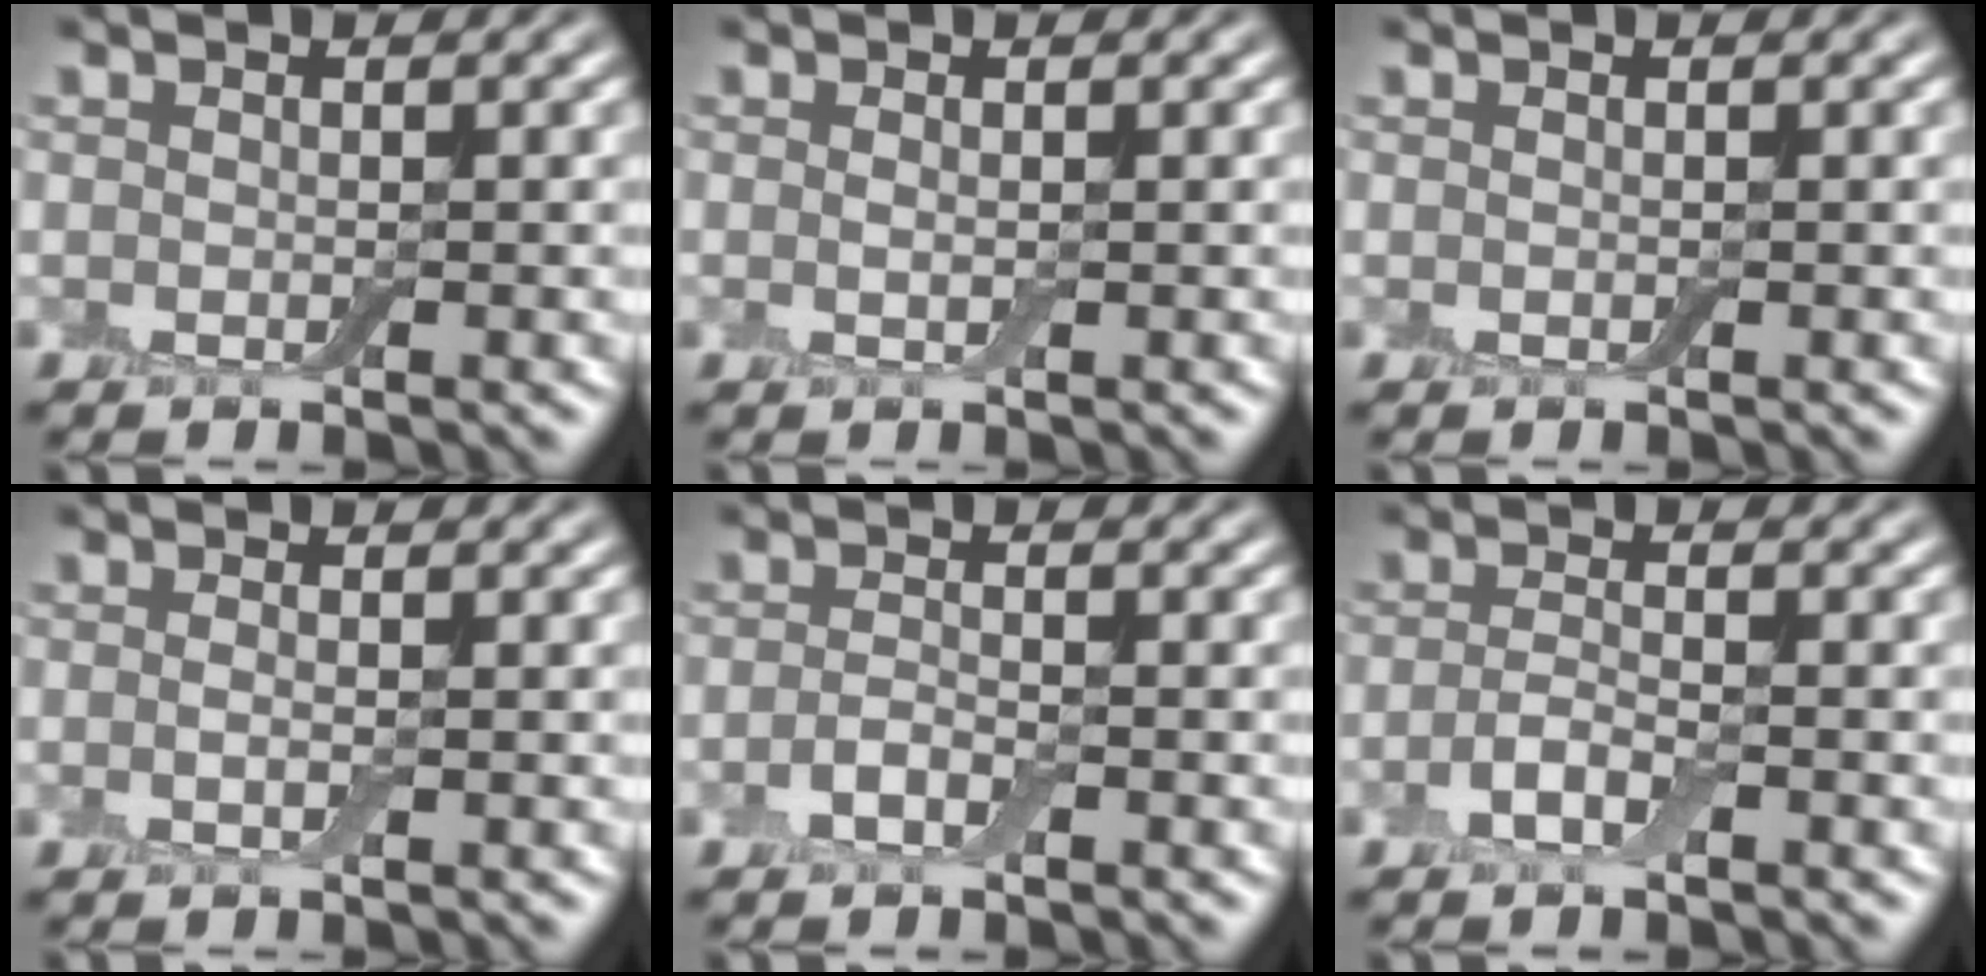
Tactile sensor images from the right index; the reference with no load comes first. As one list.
[{"total": 0.5, "force": [0.2, 0.2, 0.5], "torque": [-0.013, -0.001, 0.002]}, {"total": 0.0}, {"total": 0.6, "force": [-0.1, 0.1, 0.6], "torque": [-0.015, -0.002, -0.003]}, {"total": 1.3, "force": [-0.7, 0.4, 1.0], "torque": [-0.026, 0.004, -0.018]}, {"total": 1.9, "force": [-0.9, 0.6, 1.5], "torque": [-0.037, 0.005, -0.025]}]